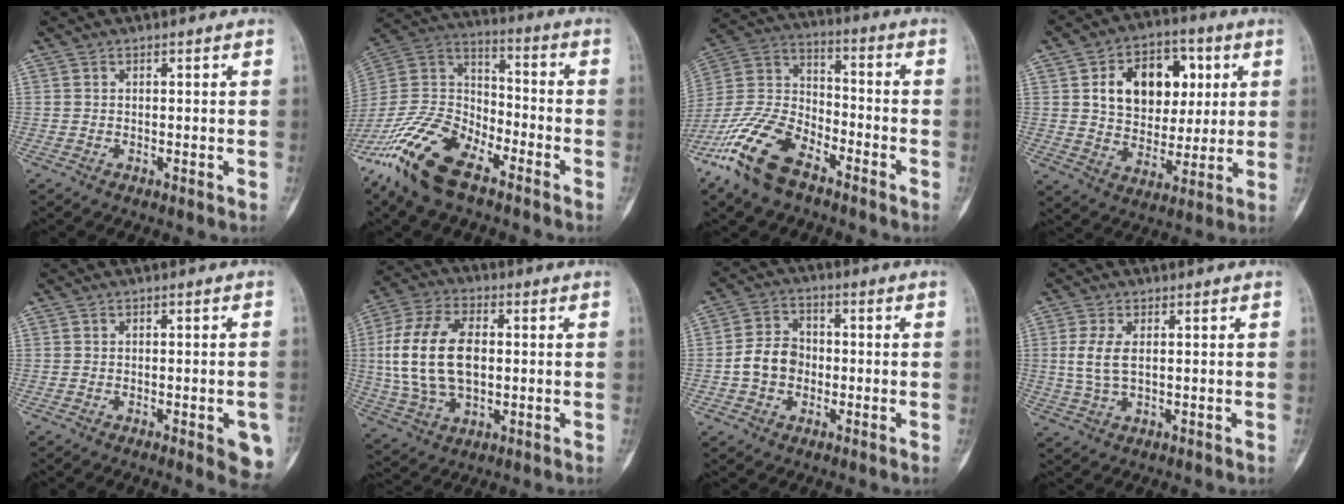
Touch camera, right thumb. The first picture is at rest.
{"total": 17.3, "force": [-11.5, 7.5, 10.5], "torque": [-0.213, 0.055, -0.227]}
{"total": 16.9, "force": [-10.7, 8.1, 10.4], "torque": [-0.212, 0.051, -0.211]}
{"total": 16.5, "force": [4.5, 11.6, 10.7], "torque": [-0.117, 0.002, 0.076]}
{"total": 6.6, "force": [-2.4, 1.9, 5.8], "torque": [-0.052, 0.001, -0.024]}
{"total": 17.3, "force": [0.9, 10.5, 13.7], "torque": [-0.265, 0.011, 0.020]}
{"total": 7.6, "force": [-1.2, 6.2, 4.2], "torque": [-0.060, 0.024, -0.032]}
{"total": 5.2, "force": [0.7, 2.6, 4.5], "torque": [-0.102, -0.001, 0.014]}